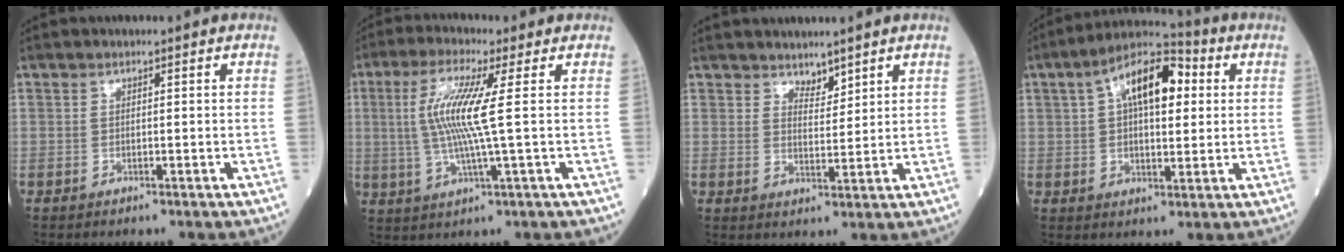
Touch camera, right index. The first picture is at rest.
{"total": 9.1, "force": [1.1, -0.5, 9.0], "torque": [-0.196, 0.001, 0.020]}
{"total": 2.8, "force": [2.5, 1.1, 0.7], "torque": [-0.007, -0.003, 0.046]}
{"total": 12.2, "force": [3.5, 4.9, 10.6], "torque": [-0.182, 0.036, 0.051]}